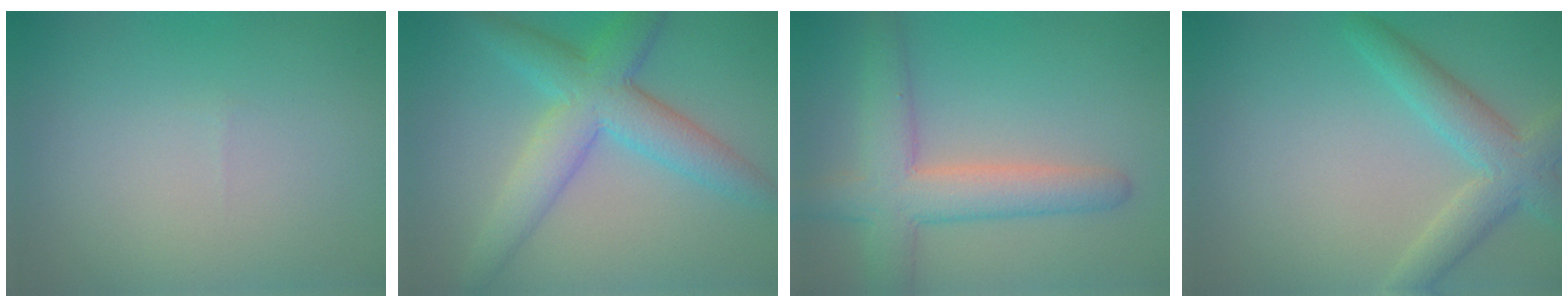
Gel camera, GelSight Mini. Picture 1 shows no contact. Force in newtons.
{"total": 6.1, "press": 6.1, "slide": 0.1}
{"total": 5.9, "press": 5.9, "slide": 0.2}
{"total": 4.2, "press": 4.2, "slide": 0.3}